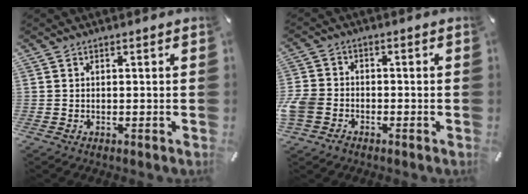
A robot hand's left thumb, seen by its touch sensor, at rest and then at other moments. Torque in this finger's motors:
{"motor_torque": [2.24, 2.77, 0.92, -0.18, 0.42]}